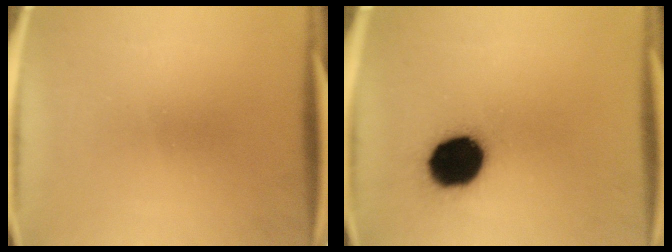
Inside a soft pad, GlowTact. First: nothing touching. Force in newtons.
{"total": 15.8}